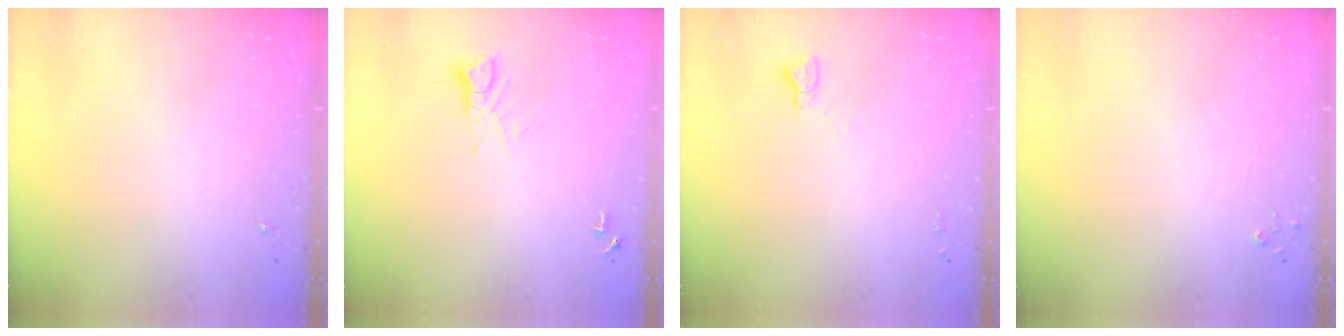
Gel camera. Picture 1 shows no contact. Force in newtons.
{"total": 4.3, "press": 4.3, "slide": 0.4}
{"total": 2.9, "press": 2.9, "slide": 0.2}
{"total": 2.7, "press": 2.7, "slide": 0.3}